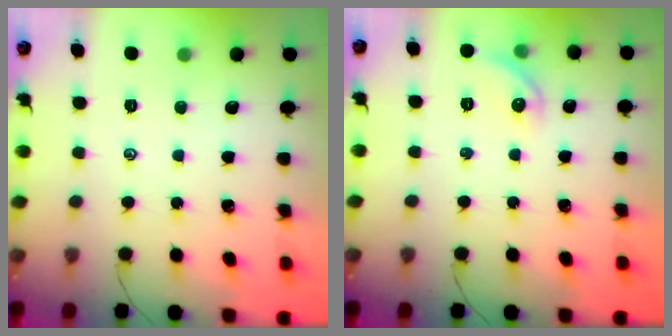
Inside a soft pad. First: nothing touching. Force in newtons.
{"total": 6.8, "press": 6.7, "slide": 0.9}